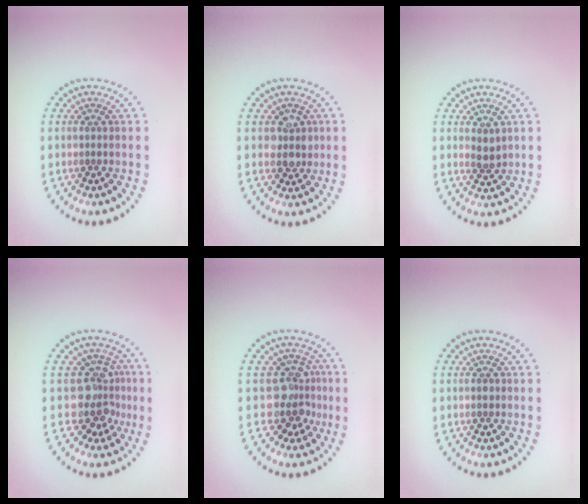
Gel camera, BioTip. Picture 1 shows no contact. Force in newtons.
{"total": 2.2, "press": 2.0, "slide": 1.0}
{"total": 1.4, "press": 1.3, "slide": 0.4}
{"total": 3.7, "press": 2.7, "slide": 2.5}
{"total": 3.7, "press": 3.0, "slide": 2.2}
{"total": 0.6, "press": 0.6, "slide": 0.1}